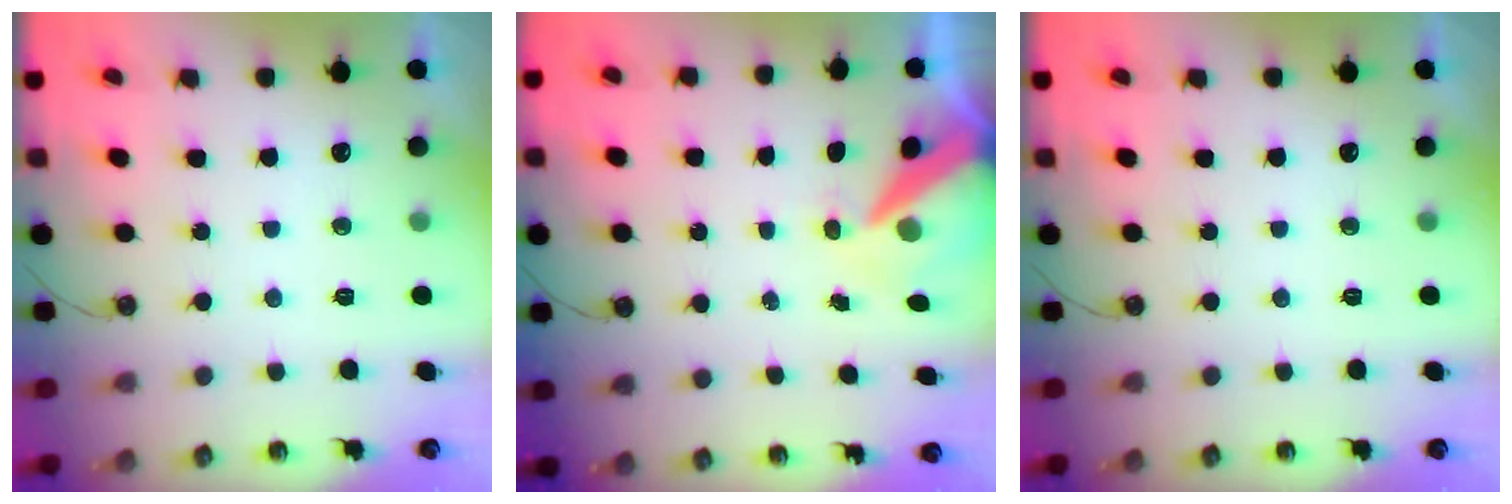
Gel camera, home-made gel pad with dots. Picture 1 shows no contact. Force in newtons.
{"total": 10.8, "press": 10.7, "slide": 1.4}
{"total": 0.0}